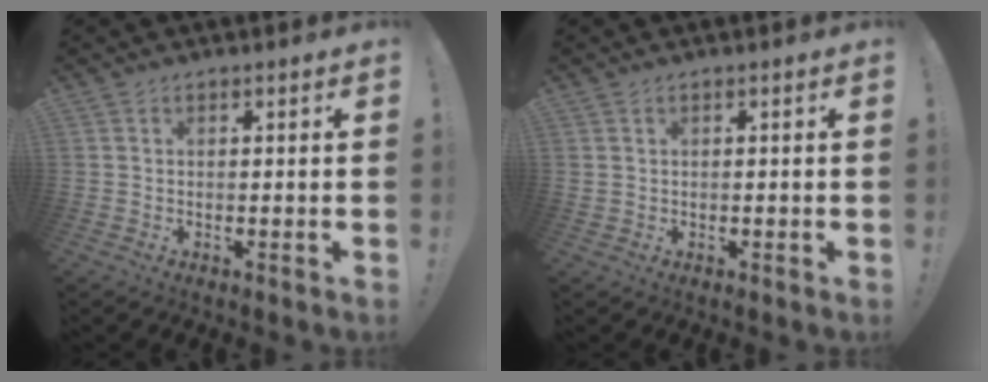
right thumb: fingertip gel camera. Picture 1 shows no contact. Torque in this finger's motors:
{"motor_torque": [0.02, -0.07, -0.04, 0.03, -0.03]}